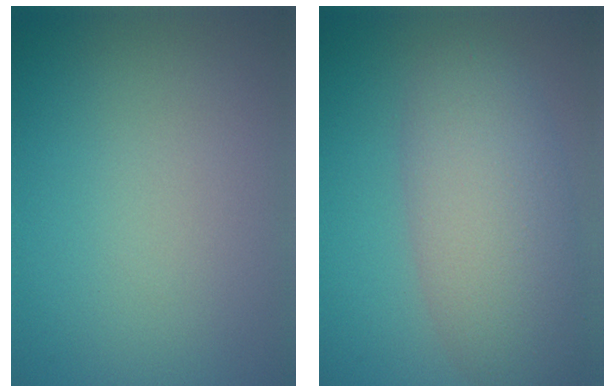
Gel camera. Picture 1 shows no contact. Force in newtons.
{"total": 6.9, "press": 6.9, "slide": 0.5}